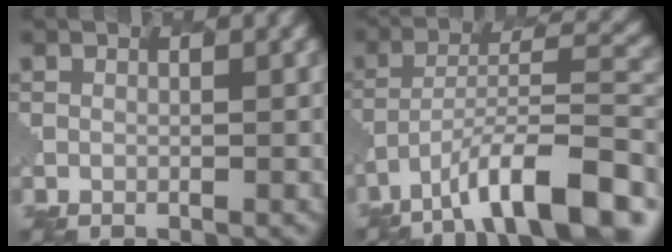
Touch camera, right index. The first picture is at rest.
{"total": 11.5, "force": [-8.0, 3.1, 7.7], "torque": [-0.115, 0.016, -0.134]}